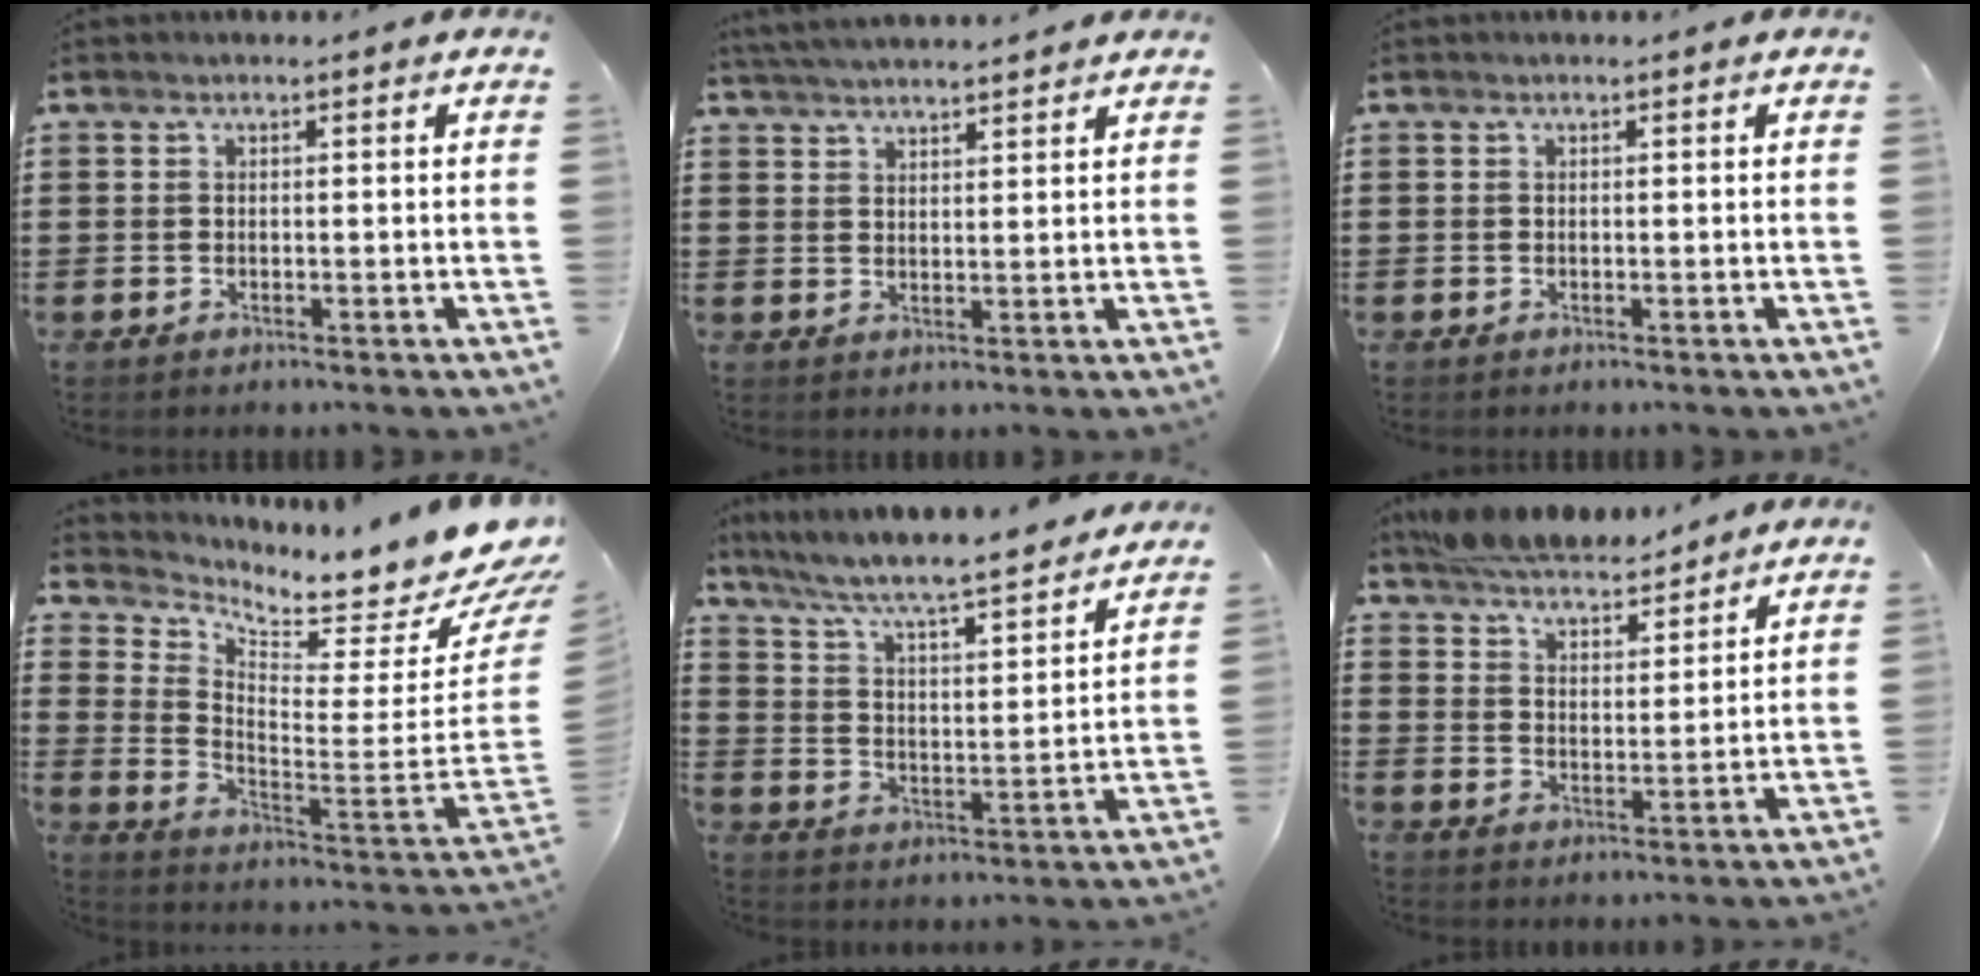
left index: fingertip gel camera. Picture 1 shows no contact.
{"total": 3.4, "force": [3.3, -0.2, 0.6], "torque": [-0.021, -0.006, 0.062]}
{"total": 0.0}
{"total": 6.5, "force": [5.8, 0.7, 2.9], "torque": [-0.067, -0.075, 0.089]}
{"total": 6.0, "force": [5.5, 0.0, 2.5], "torque": [-0.073, -0.046, 0.085]}
{"total": 6.8, "force": [6.5, 1.2, 1.5], "torque": [-0.055, -0.019, 0.122]}